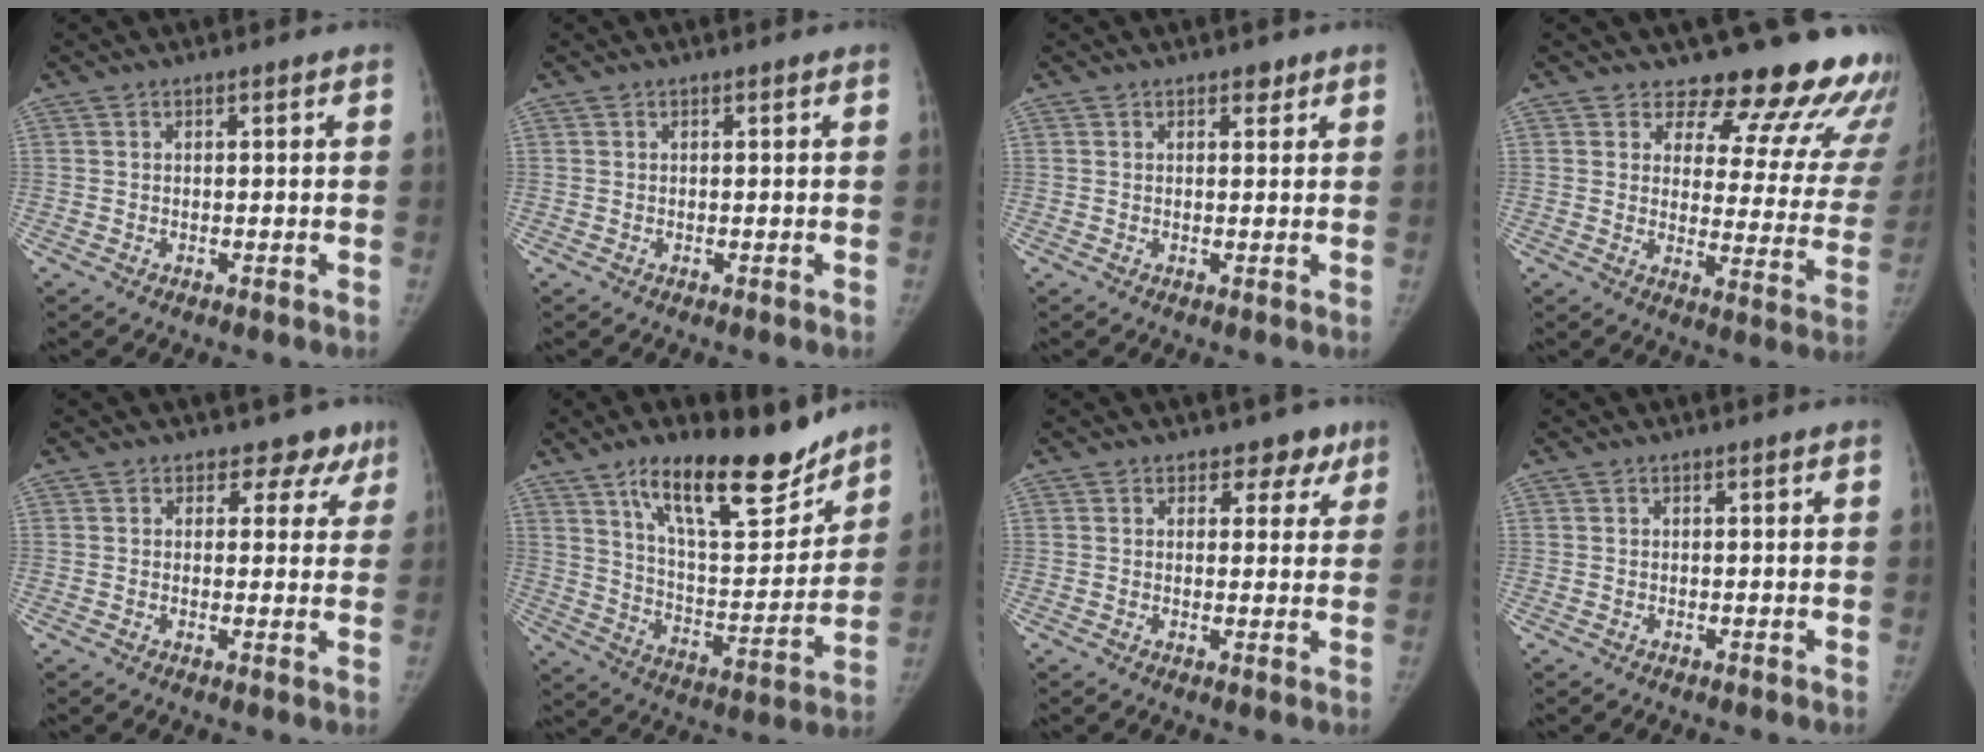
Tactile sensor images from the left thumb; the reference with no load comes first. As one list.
[{"total": 0.0}, {"total": 1.2, "force": [0.9, 0.8, 0.4], "torque": [0.007, -0.004, 0.008]}, {"total": 19.5, "force": [16.5, 7.3, 7.5], "torque": [-0.042, -0.123, 0.187]}, {"total": 5.2, "force": [3.6, 3.7, 0.4], "torque": [0.039, -0.016, 0.027]}, {"total": 20.6, "force": [14.7, 6.9, 12.7], "torque": [-0.153, -0.085, 0.243]}, {"total": 4.3, "force": [2.8, 3.1, 0.9], "torque": [0.028, -0.012, 0.030]}, {"total": 0.0}]